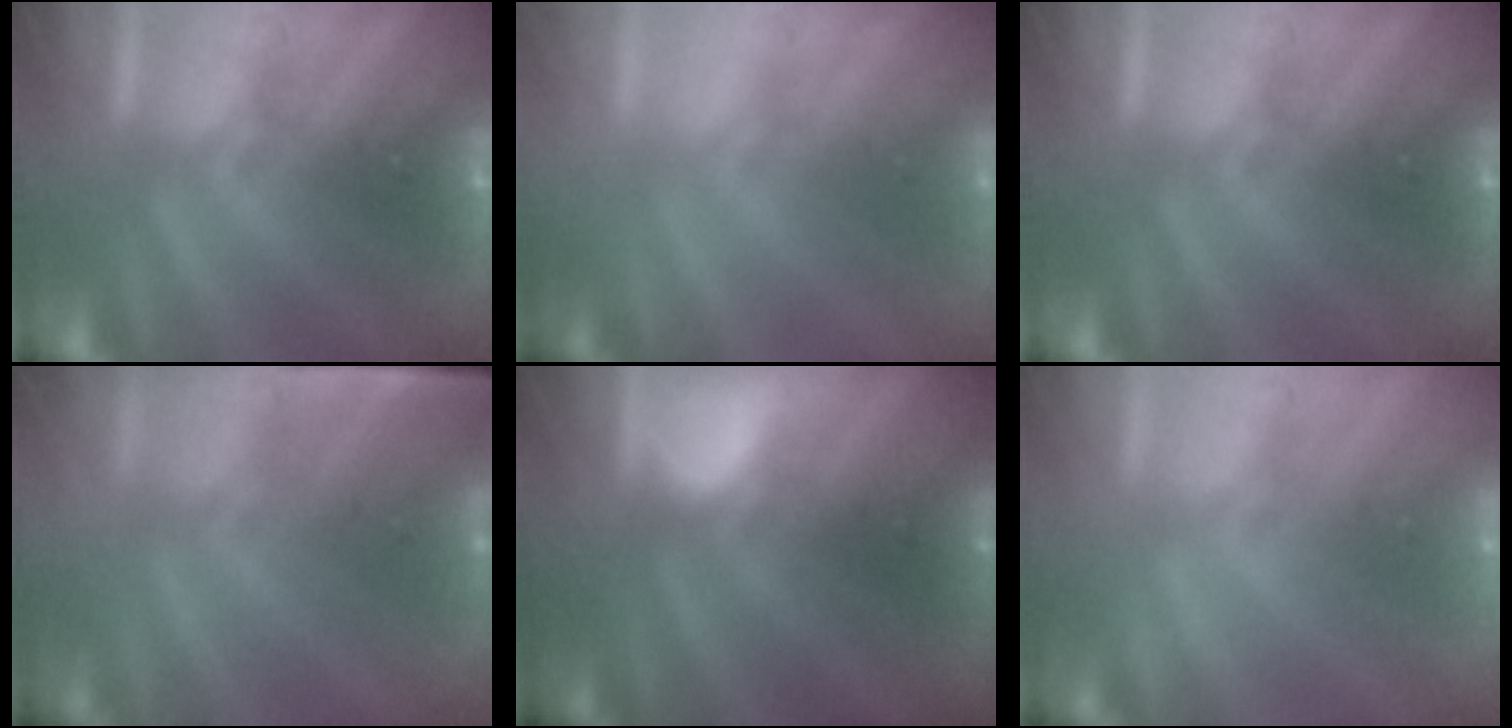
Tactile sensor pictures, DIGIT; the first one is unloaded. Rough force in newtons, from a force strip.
{"total": 2.7}
{"total": 0.0}
{"total": 1.1}
{"total": 2.6}
{"total": 1.8}